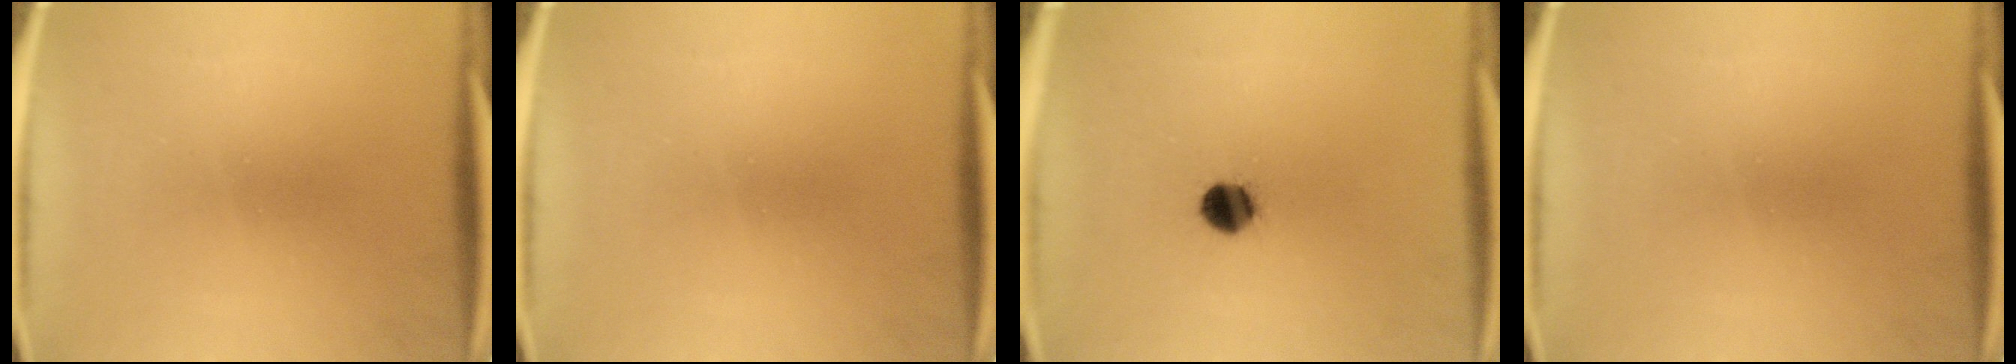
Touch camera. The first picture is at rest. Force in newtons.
{"total": 0.0}
{"total": 5.3}
{"total": 0.0}